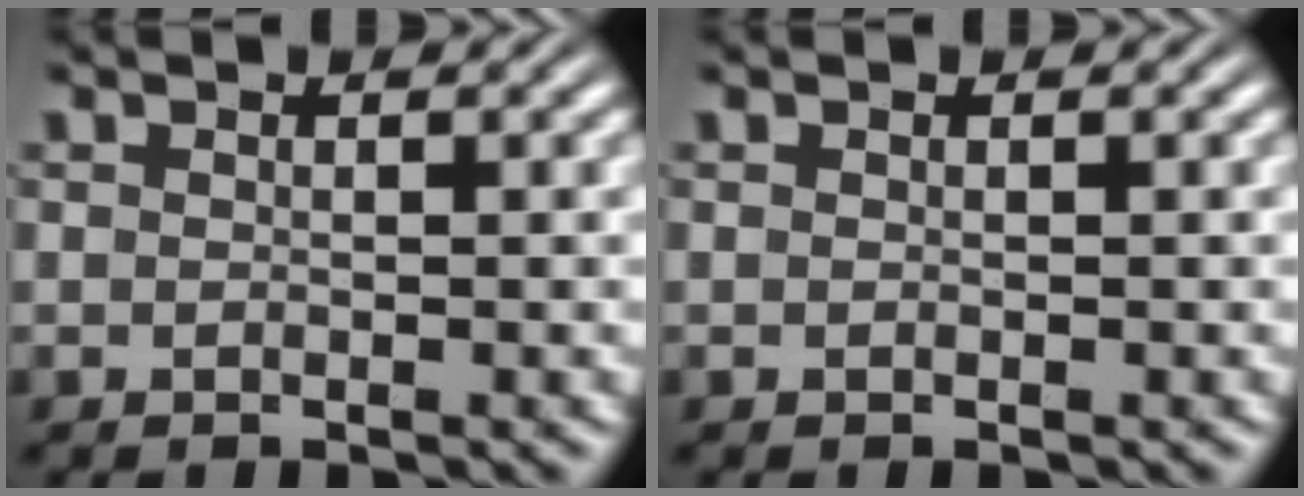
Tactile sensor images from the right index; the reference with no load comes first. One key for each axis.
{"total": 0.0}